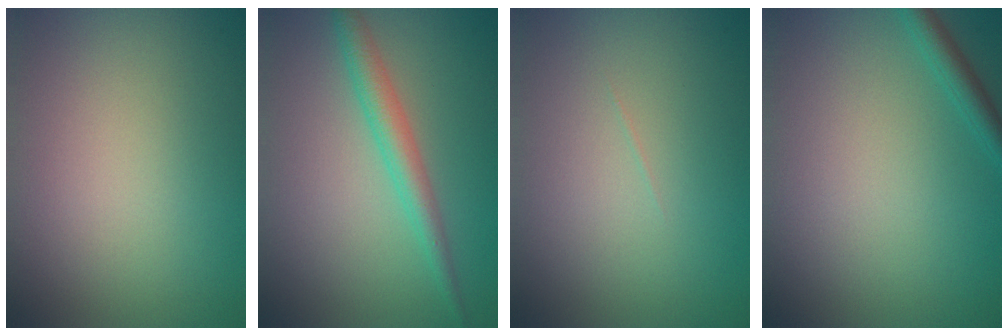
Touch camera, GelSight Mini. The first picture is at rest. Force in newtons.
{"total": 2.6, "press": 2.6, "slide": 0.0}
{"total": 0.0}
{"total": 1.9, "press": 1.9, "slide": 0.1}